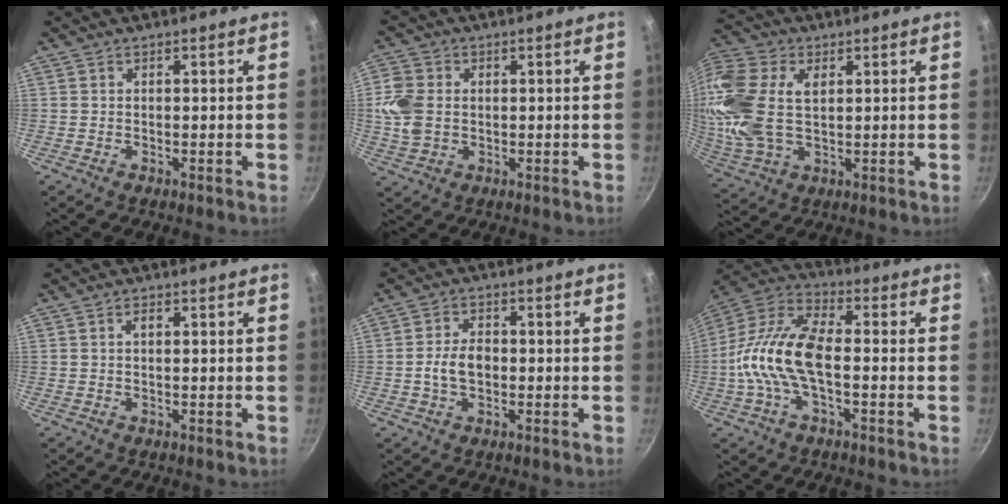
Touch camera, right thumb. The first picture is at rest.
{"total": 7.7, "force": [0.5, 5.9, 4.9], "torque": [-0.095, 0.003, 0.009]}
{"total": 18.9, "force": [3.4, 11.8, 14.3], "torque": [-0.316, 0.000, 0.063]}
{"total": 1.4, "force": [0.3, 0.6, 1.2], "torque": [-0.025, 0.004, 0.004]}
{"total": 5.7, "force": [-0.8, 3.8, 4.2], "torque": [-0.066, 0.016, -0.017]}
{"total": 15.2, "force": [-2.2, 7.0, 13.4], "torque": [-0.259, 0.039, -0.060]}